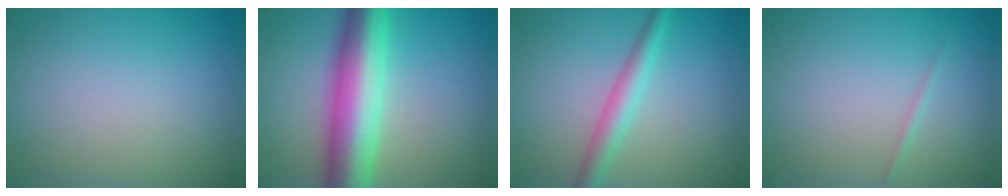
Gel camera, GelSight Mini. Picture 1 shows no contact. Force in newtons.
{"total": 9.2, "press": 9.2, "slide": 0.1}
{"total": 2.5, "press": 2.5, "slide": 0.1}
{"total": 0.5, "press": 0.5, "slide": 0.0}